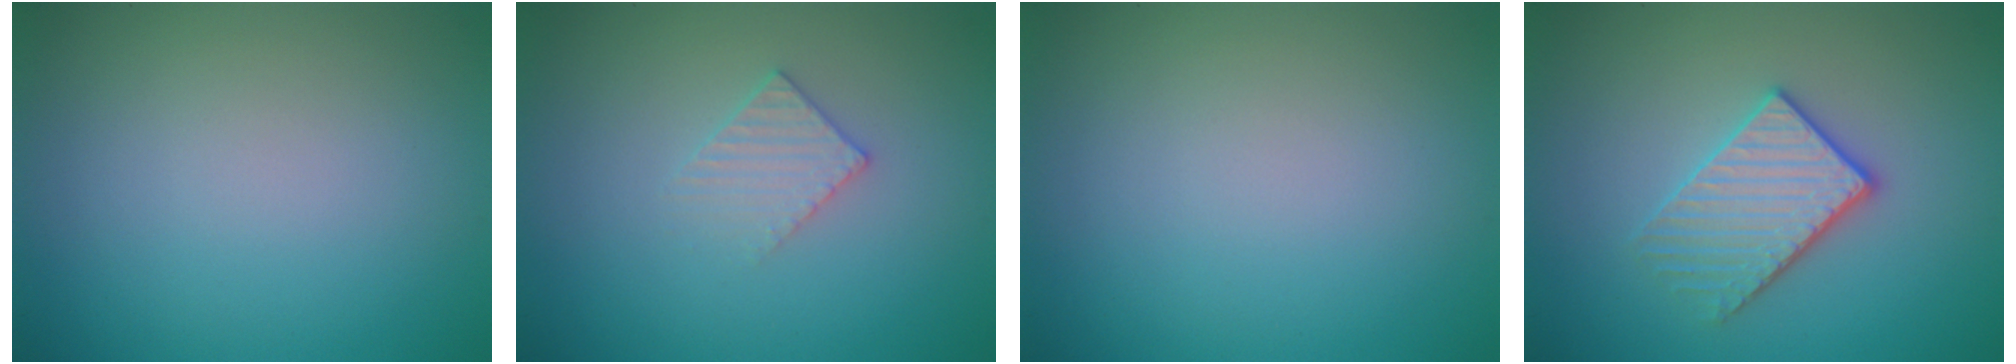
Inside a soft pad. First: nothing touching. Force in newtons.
{"total": 1.9, "press": 1.9, "slide": 0.2}
{"total": 0.0}
{"total": 3.3, "press": 3.1, "slide": 1.1}